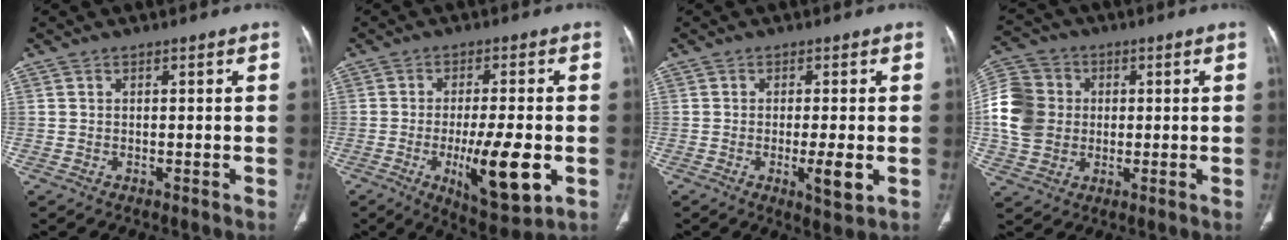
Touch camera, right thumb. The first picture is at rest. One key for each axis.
{"total": 13.4, "fx": -3.5, "fy": 3.6, "fz": 12.4, "tx": -0.192, "ty": -0.014, "tz": -0.049}
{"total": 5.2, "fx": -1.2, "fy": 1.1, "fz": 4.9, "tx": -0.080, "ty": -0.012, "tz": -0.019}
{"total": 12.6, "fx": 0.3, "fy": 10.9, "fz": 6.4, "tx": -0.125, "ty": 0.017, "tz": 0.001}